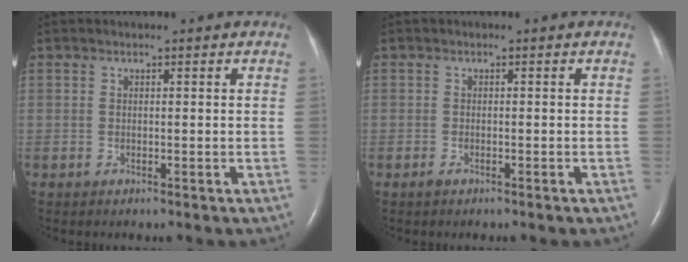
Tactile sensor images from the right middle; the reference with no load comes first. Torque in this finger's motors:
{"motor_torque": [-0.07, 0.11, 0.01, 0.01]}